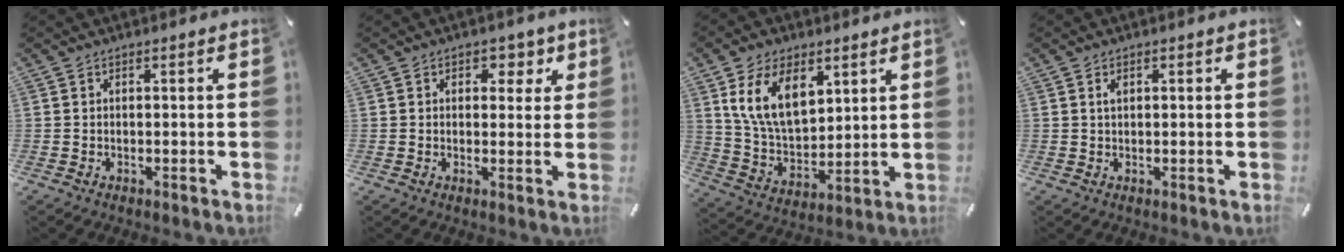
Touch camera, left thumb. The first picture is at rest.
{"total": 4.2, "force": [1.8, 3.3, 1.8], "torque": [0.002, -0.010, 0.019]}
{"total": 13.9, "force": [6.9, 8.6, 8.5], "torque": [-0.185, -0.018, 0.126]}
{"total": 1.3, "force": [0.5, 0.7, 1.0], "torque": [-0.021, 0.003, 0.008]}